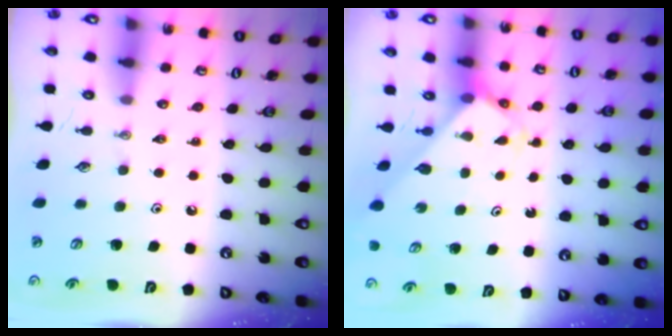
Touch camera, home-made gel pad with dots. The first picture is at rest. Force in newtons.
{"total": 2.8, "press": 2.8, "slide": 0.1}